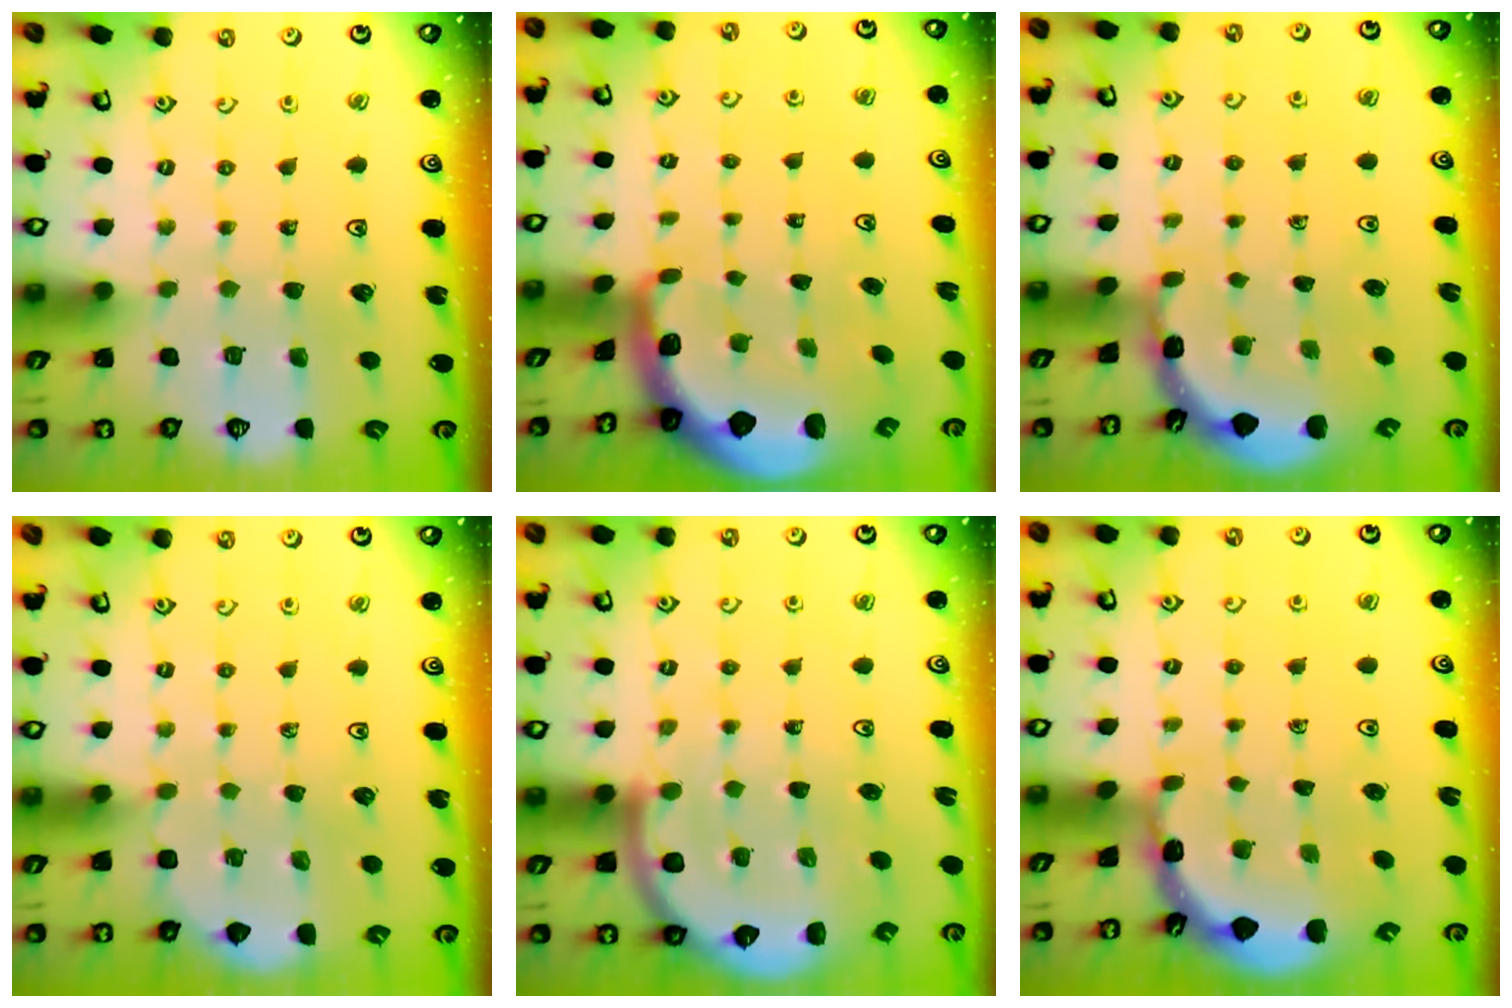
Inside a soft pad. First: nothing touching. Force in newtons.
{"total": 2.6, "press": 2.5, "slide": 0.6}
{"total": 1.8, "press": 1.8, "slide": 0.1}
{"total": 1.6, "press": 1.5, "slide": 0.2}
{"total": 8.0, "press": 7.8, "slide": 1.5}
{"total": 1.8, "press": 1.8, "slide": 0.1}